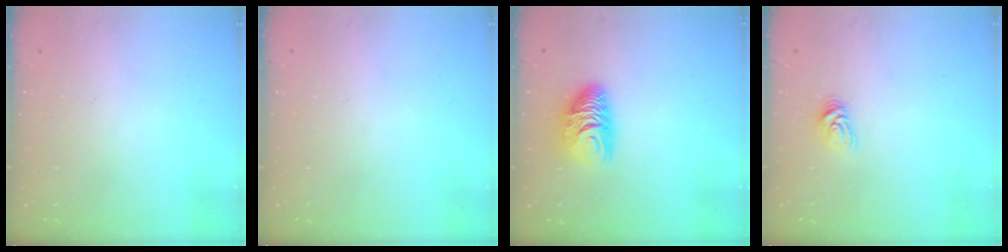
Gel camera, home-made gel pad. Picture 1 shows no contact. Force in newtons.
{"total": 0.0}
{"total": 9.2, "press": 9.2, "slide": 0.5}
{"total": 5.8, "press": 5.8, "slide": 0.3}